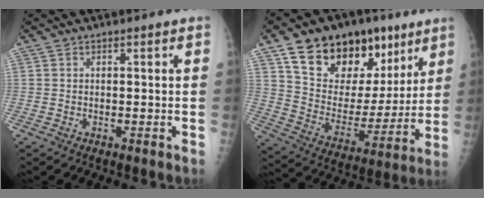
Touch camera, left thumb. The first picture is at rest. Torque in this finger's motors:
{"motor_torque": [1.23, 1.40, 1.32, -1.45, 0.28]}